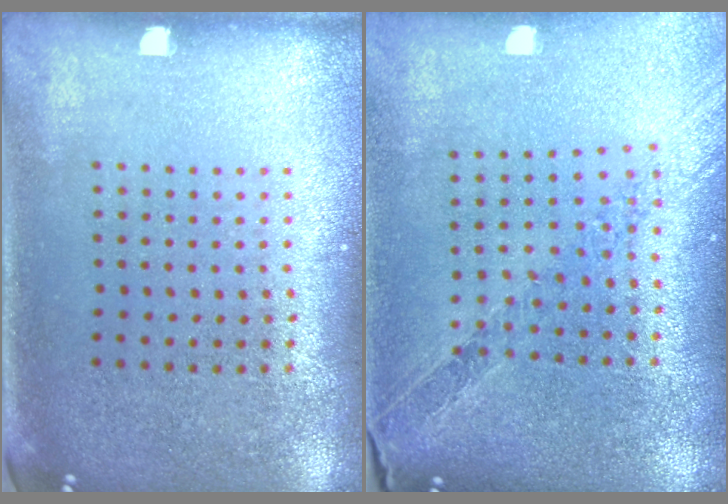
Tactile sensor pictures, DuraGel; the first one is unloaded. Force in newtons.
{"total": 1.1, "press": 1.0, "slide": 0.1}